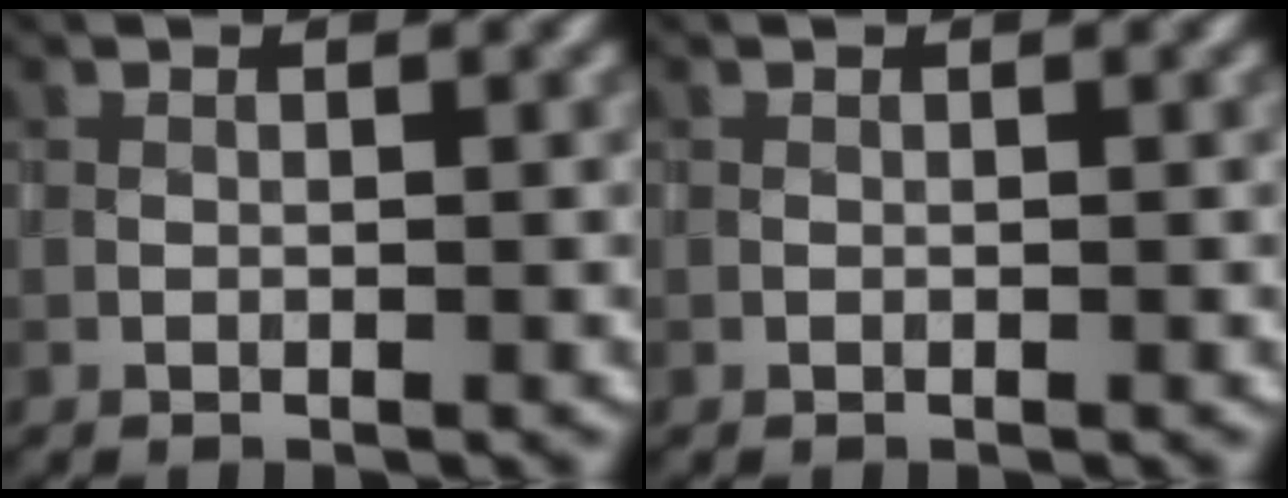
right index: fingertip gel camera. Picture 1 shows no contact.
{"total": 0.0}